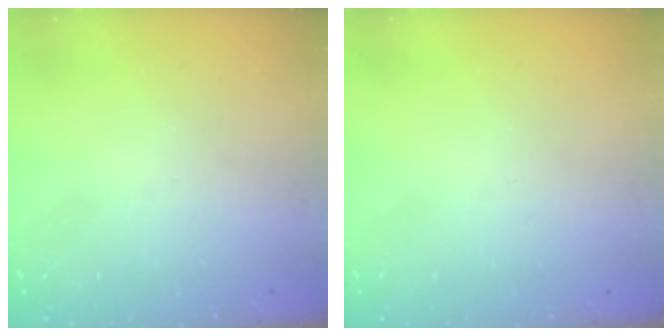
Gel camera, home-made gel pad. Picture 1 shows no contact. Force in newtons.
{"total": 0.0}